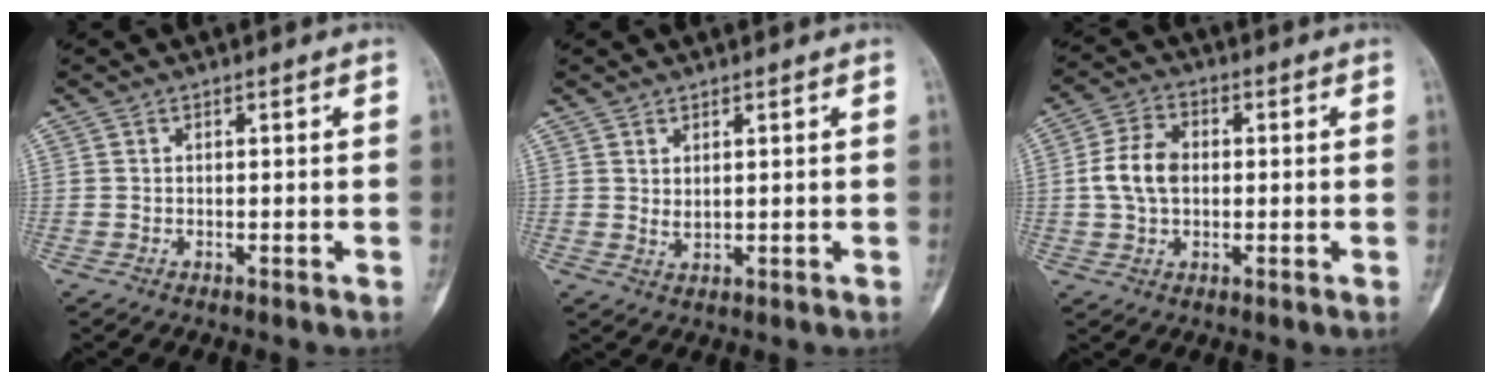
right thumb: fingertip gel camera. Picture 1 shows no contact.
{"total": 1.6, "force": [0.7, 0.8, 1.2], "torque": [-0.020, -0.010, 0.019]}
{"total": 7.9, "force": [0.2, 5.5, 5.8], "torque": [-0.105, 0.015, 0.001]}